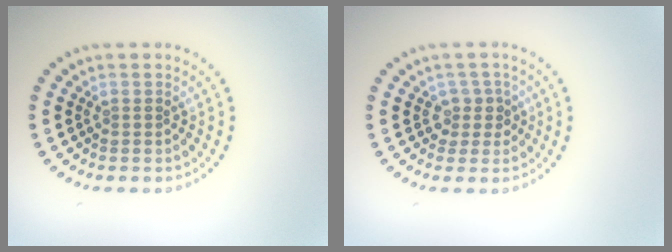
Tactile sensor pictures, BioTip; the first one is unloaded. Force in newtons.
{"total": 1.9, "press": 1.4, "slide": 1.3}